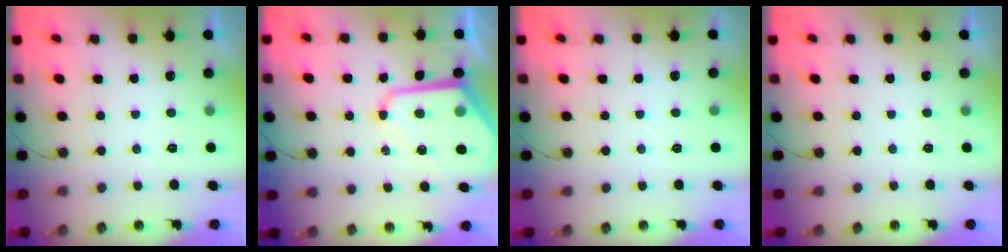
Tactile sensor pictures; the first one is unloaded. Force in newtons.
{"total": 12.5, "press": 12.4, "slide": 1.2}
{"total": 2.4, "press": 2.3, "slide": 0.4}
{"total": 0.0}